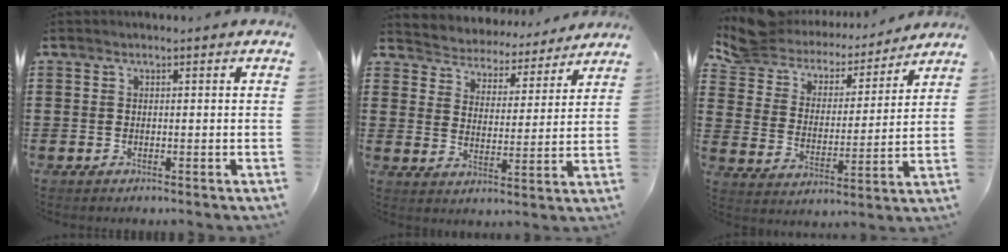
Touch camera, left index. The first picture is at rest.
{"total": 4.3, "force": [4.2, 0.3, -0.7], "torque": [-0.015, -0.037, 0.068]}
{"total": 6.9, "force": [6.6, 1.9, 0.8], "torque": [-0.055, -0.046, 0.113]}